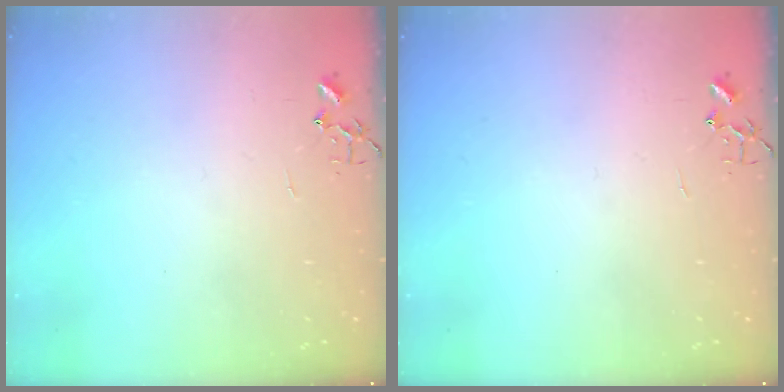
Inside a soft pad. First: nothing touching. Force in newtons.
{"total": 0.0}